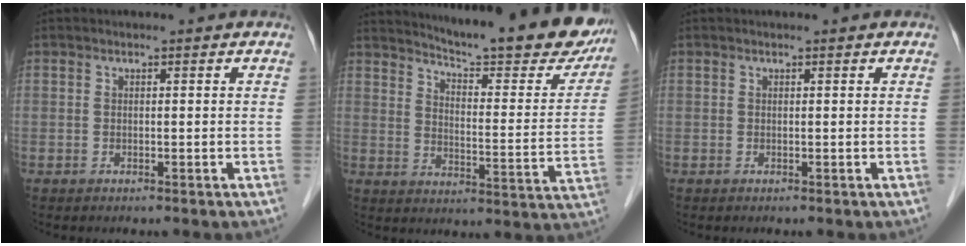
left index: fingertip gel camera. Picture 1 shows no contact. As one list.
[{"total": 23.7, "force": [21.1, 2.8, 10.5], "torque": [-0.148, -0.073, 0.260]}, {"total": 0.0}]